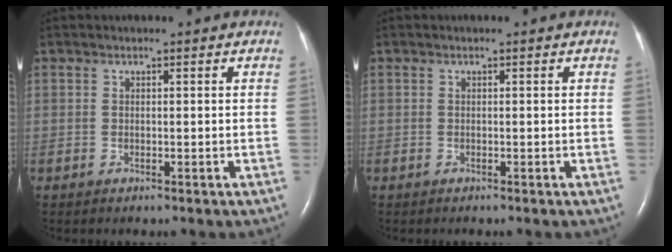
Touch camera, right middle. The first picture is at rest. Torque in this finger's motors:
{"motor_torque": [-0.26, 0.02, -0.02, -0.01]}